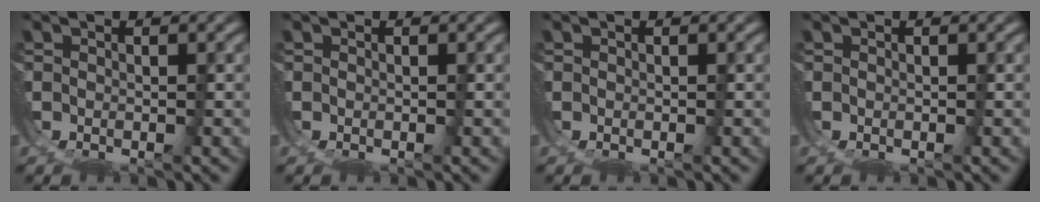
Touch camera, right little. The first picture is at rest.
{"total": 0.0}
{"total": 0.0}
{"total": 0.0}